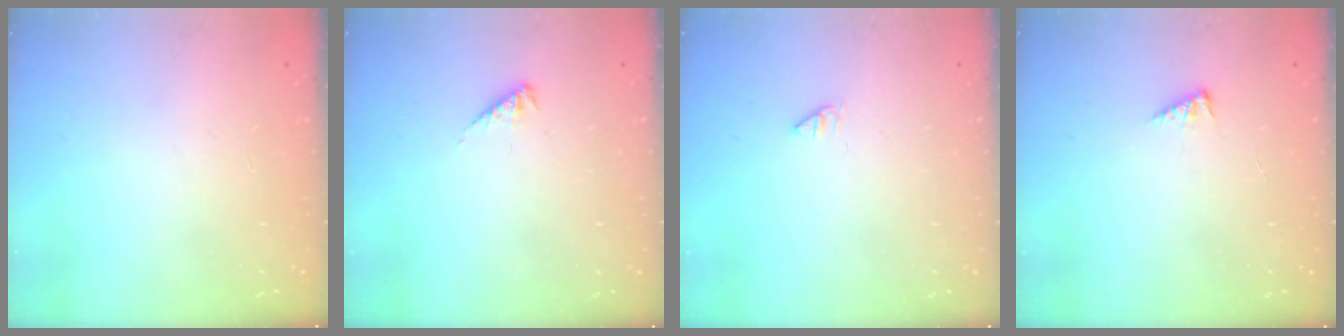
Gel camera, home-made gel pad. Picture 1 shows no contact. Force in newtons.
{"total": 2.3, "press": 2.3, "slide": 0.5}
{"total": 0.0}
{"total": 2.9, "press": 2.9, "slide": 0.6}